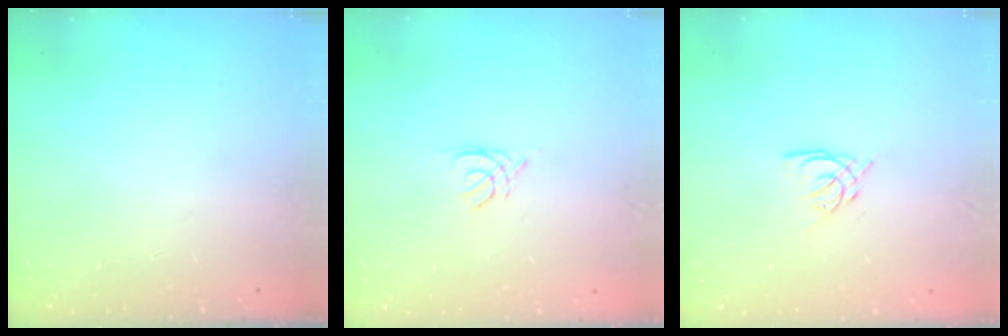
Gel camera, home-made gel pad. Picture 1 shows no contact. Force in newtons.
{"total": 1.3, "press": 1.3, "slide": 0.3}
{"total": 5.5, "press": 5.5, "slide": 0.5}